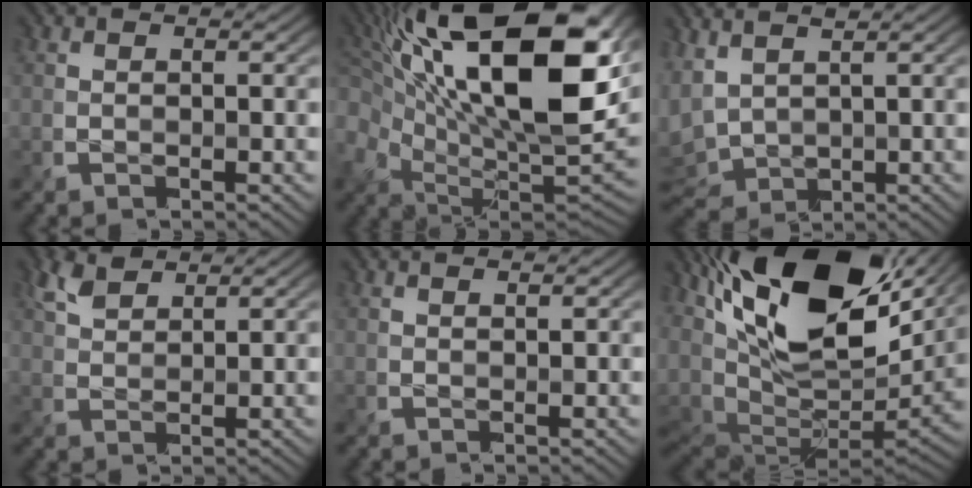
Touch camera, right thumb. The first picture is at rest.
{"total": 22.0, "force": [6.5, 10.4, 18.2], "torque": [-0.328, 0.024, 0.109]}
{"total": 5.8, "force": [1.9, 3.3, 4.4], "torque": [-0.139, 0.003, 0.039]}
{"total": 3.7, "force": [2.5, 1.7, 2.1], "torque": [-0.055, 0.007, 0.053]}
{"total": 0.6, "force": [0.5, 0.0, 0.4], "torque": [-0.011, 0.001, 0.009]}
{"total": 19.6, "force": [6.7, 9.9, 15.5], "torque": [-0.312, -0.001, 0.133]}